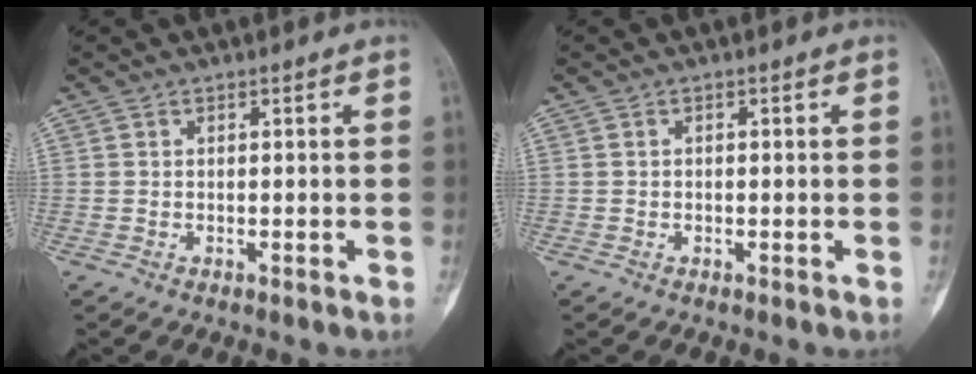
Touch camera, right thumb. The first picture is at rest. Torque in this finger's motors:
{"motor_torque": [0.01, -0.05, 0.02, -0.10, 0.02]}